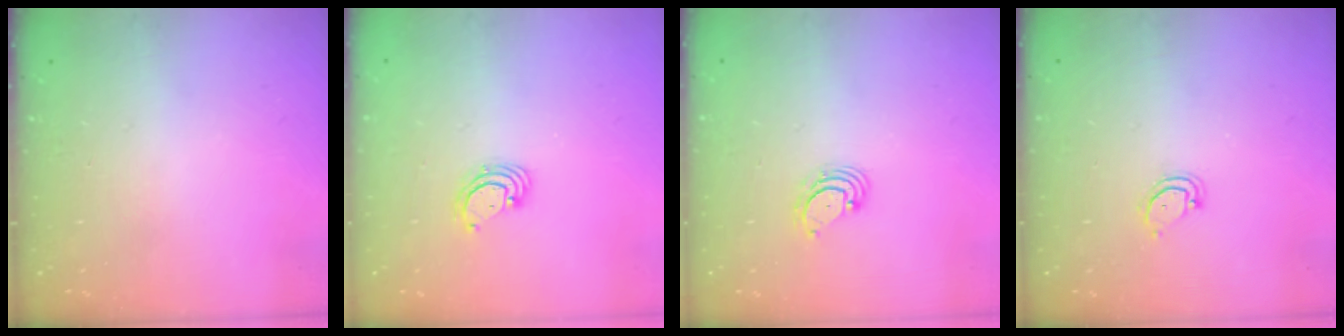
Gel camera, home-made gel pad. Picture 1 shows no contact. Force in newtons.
{"total": 3.5, "press": 3.5, "slide": 0.1}
{"total": 3.8, "press": 3.8, "slide": 0.5}
{"total": 2.5, "press": 2.5, "slide": 0.1}